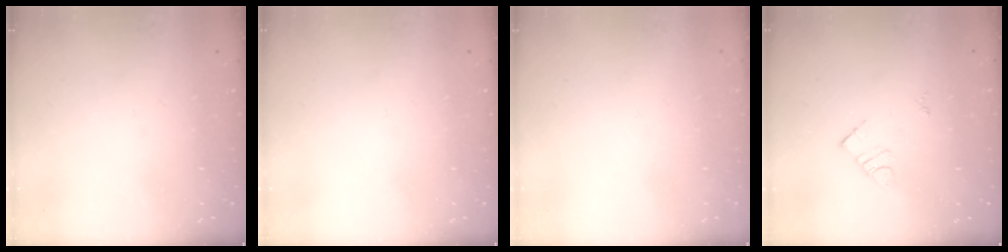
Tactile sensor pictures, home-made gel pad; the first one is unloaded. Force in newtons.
{"total": 0.0}
{"total": 1.5, "press": 1.5, "slide": 0.1}
{"total": 6.6, "press": 6.6, "slide": 0.7}